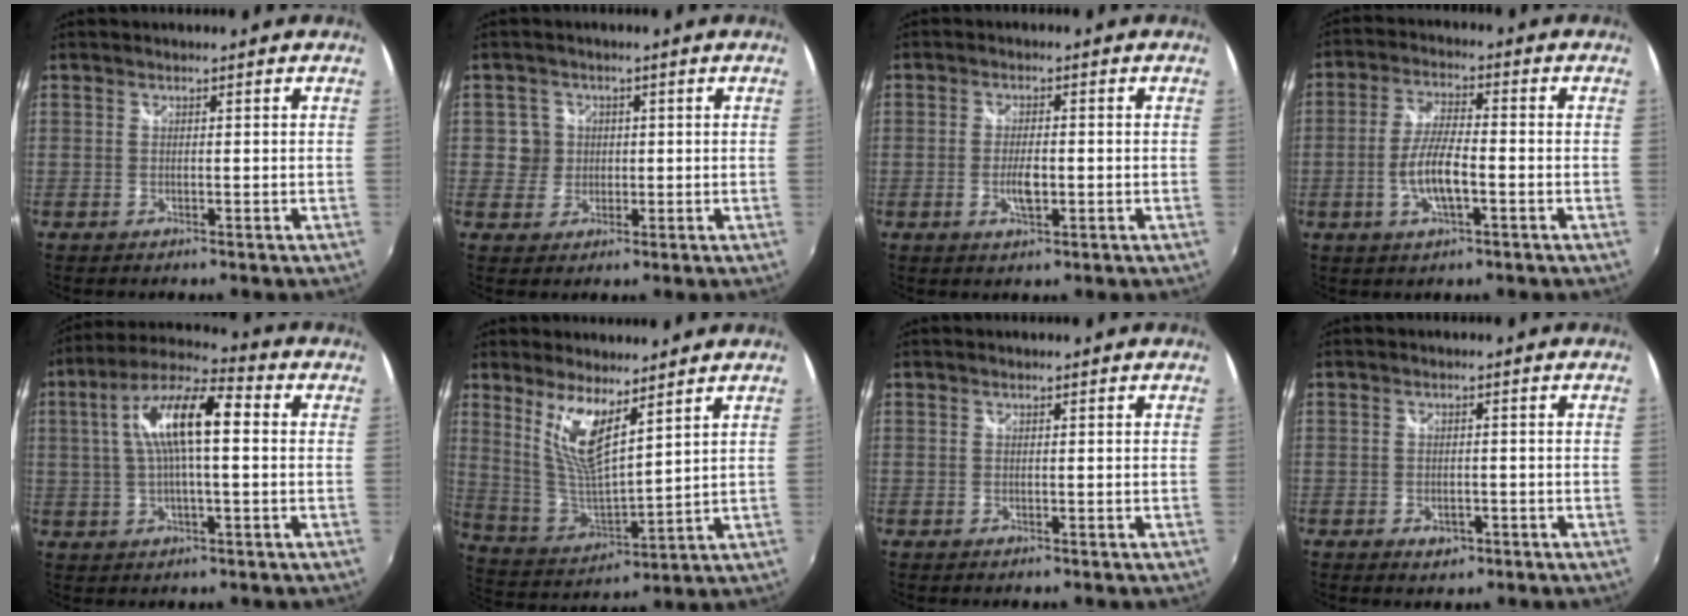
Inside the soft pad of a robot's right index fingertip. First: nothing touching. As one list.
[{"total": 3.7, "force": [0.1, 3.7, 0.1], "torque": [0.008, 0.012, 0.001]}, {"total": 3.9, "force": [-1.0, 1.6, 3.4], "torque": [-0.068, -0.004, -0.018]}, {"total": 7.6, "force": [-2.4, 2.1, 6.9], "torque": [-0.140, 0.000, -0.045]}, {"total": 13.3, "force": [1.8, 3.8, 12.6], "torque": [-0.234, 0.024, 0.024]}, {"total": 10.9, "force": [6.6, 2.6, 8.2], "torque": [-0.158, -0.011, 0.137]}, {"total": 0.0}, {"total": 3.1, "force": [-1.7, 2.1, 1.5], "torque": [-0.032, -0.005, -0.024]}]